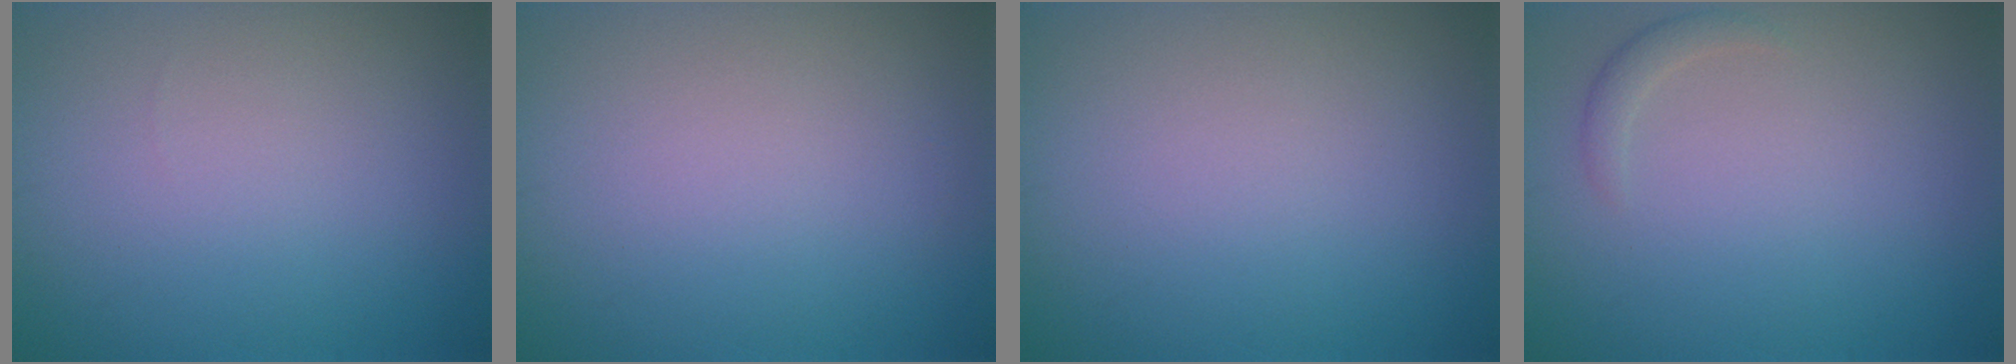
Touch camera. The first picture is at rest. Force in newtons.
{"total": 0.0}
{"total": 0.0}
{"total": 1.0, "press": 1.0, "slide": 0.0}